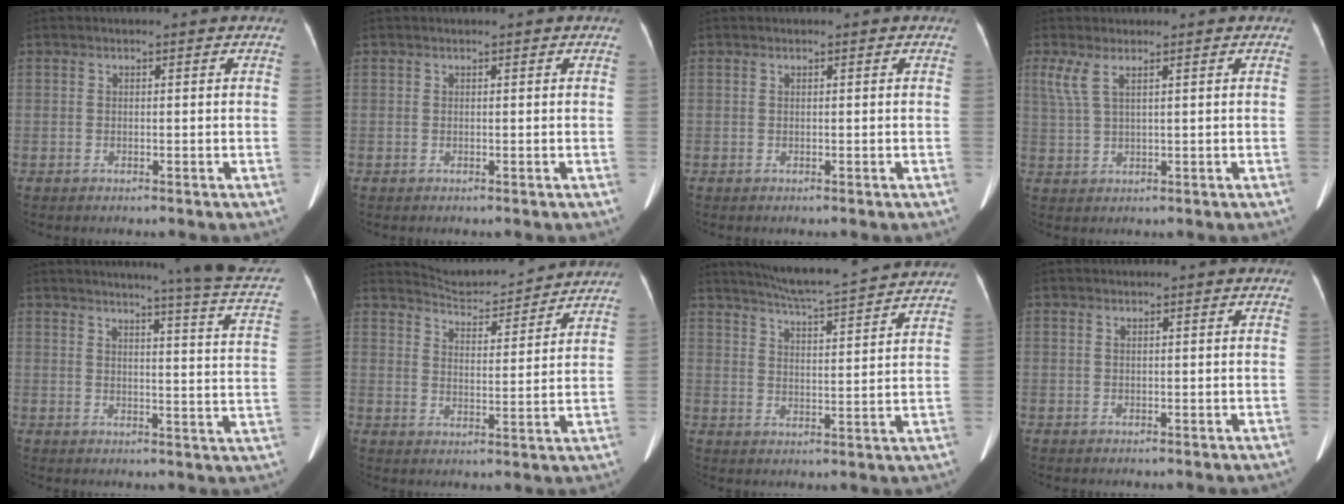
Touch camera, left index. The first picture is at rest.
{"total": 0.0}
{"total": 0.0}
{"total": 3.3, "force": [1.7, 0.6, 2.7], "torque": [-0.076, 0.009, 0.046]}
{"total": 16.2, "force": [13.8, -1.3, 8.4], "torque": [-0.112, -0.069, 0.137]}
{"total": 11.1, "force": [11.0, 0.8, 1.5], "torque": [-0.030, 0.009, 0.158]}
{"total": 16.6, "force": [15.3, 0.1, 6.2], "torque": [-0.112, 0.004, 0.210]}
{"total": 0.0}